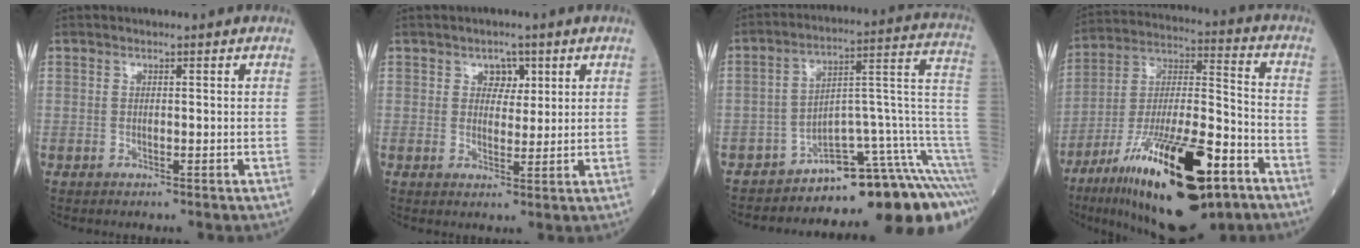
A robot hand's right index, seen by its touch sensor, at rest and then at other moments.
{"total": 3.0, "force": [1.5, 2.1, 1.7], "torque": [-0.014, 0.003, 0.021]}
{"total": 14.3, "force": [-11.2, 0.6, 8.8], "torque": [-0.050, 0.094, -0.157]}
{"total": 24.9, "force": [-13.6, 6.1, 20.0], "torque": [-0.334, -0.024, -0.222]}